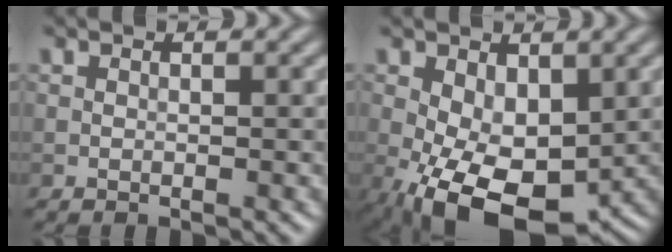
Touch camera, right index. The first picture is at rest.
{"total": 9.1, "force": [-2.7, 5.0, 7.1], "torque": [-0.136, -0.024, -0.040]}